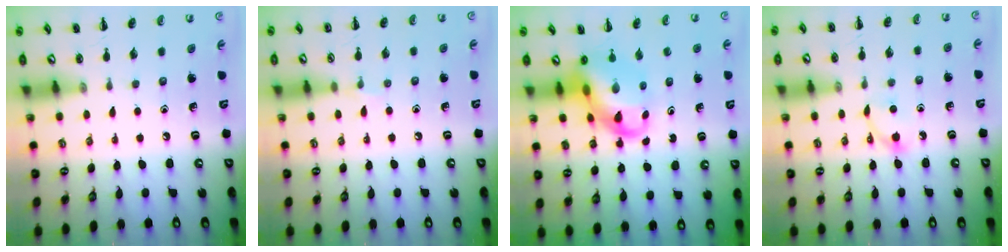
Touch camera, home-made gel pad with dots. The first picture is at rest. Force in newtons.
{"total": 3.6, "press": 3.4, "slide": 1.2}
{"total": 11.5, "press": 11.1, "slide": 3.0}
{"total": 3.4, "press": 3.3, "slide": 1.0}